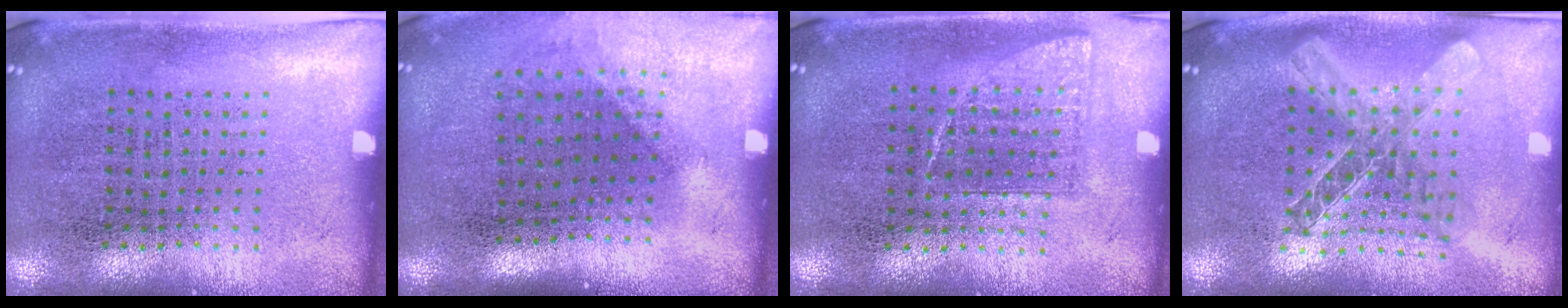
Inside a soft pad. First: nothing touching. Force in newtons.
{"total": 1.3, "press": 0.9, "slide": 0.9}
{"total": 0.8, "press": 0.8, "slide": 0.1}
{"total": 2.0, "press": 1.7, "slide": 1.1}